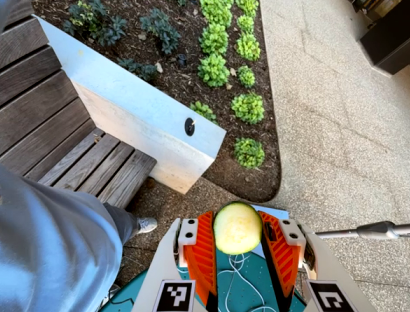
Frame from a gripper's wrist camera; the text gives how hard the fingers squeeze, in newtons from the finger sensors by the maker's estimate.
{"total": 11.8, "left": 12.5, "right": 11.1}